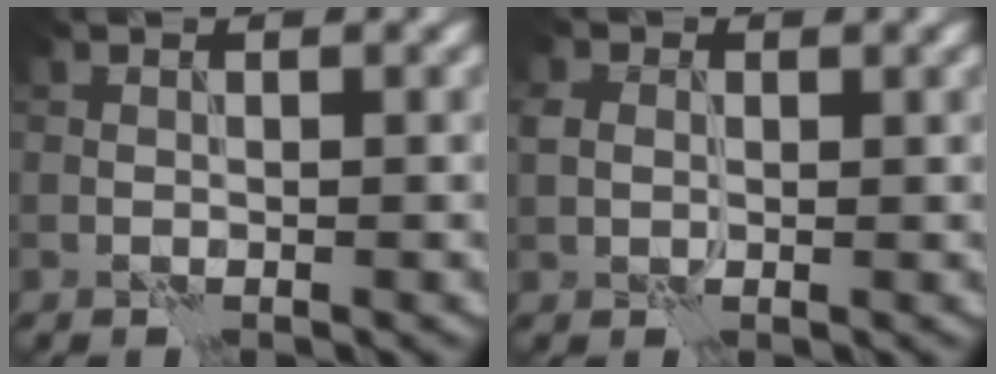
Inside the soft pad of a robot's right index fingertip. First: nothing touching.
{"total": 2.2, "force": [0.5, 1.7, 1.2], "torque": [-0.029, 0.004, 0.004]}